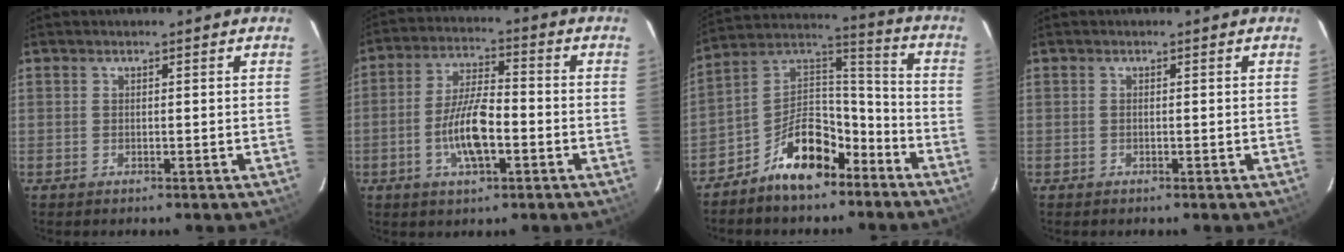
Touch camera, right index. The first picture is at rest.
{"total": 9.6, "force": [-3.1, 3.2, 8.5], "torque": [-0.170, 0.005, -0.055]}
{"total": 13.9, "force": [-9.0, 6.9, 8.0], "torque": [-0.159, 0.047, -0.150]}
{"total": 0.0}